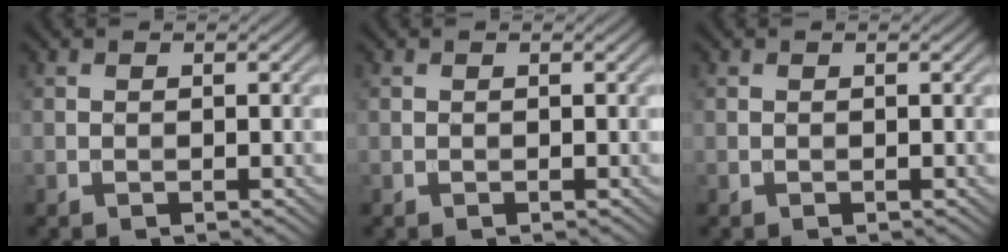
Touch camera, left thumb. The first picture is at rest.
{"total": 0.0}
{"total": 0.0}